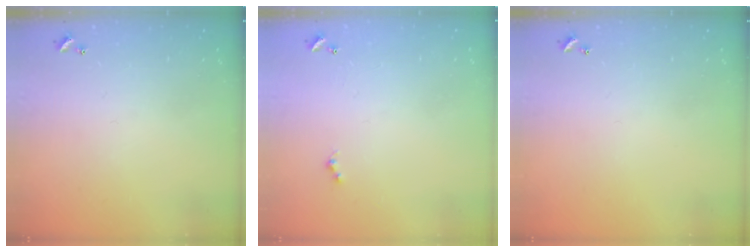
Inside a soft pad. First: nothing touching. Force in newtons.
{"total": 0.8, "press": 0.5, "slide": 0.5}
{"total": 0.0}